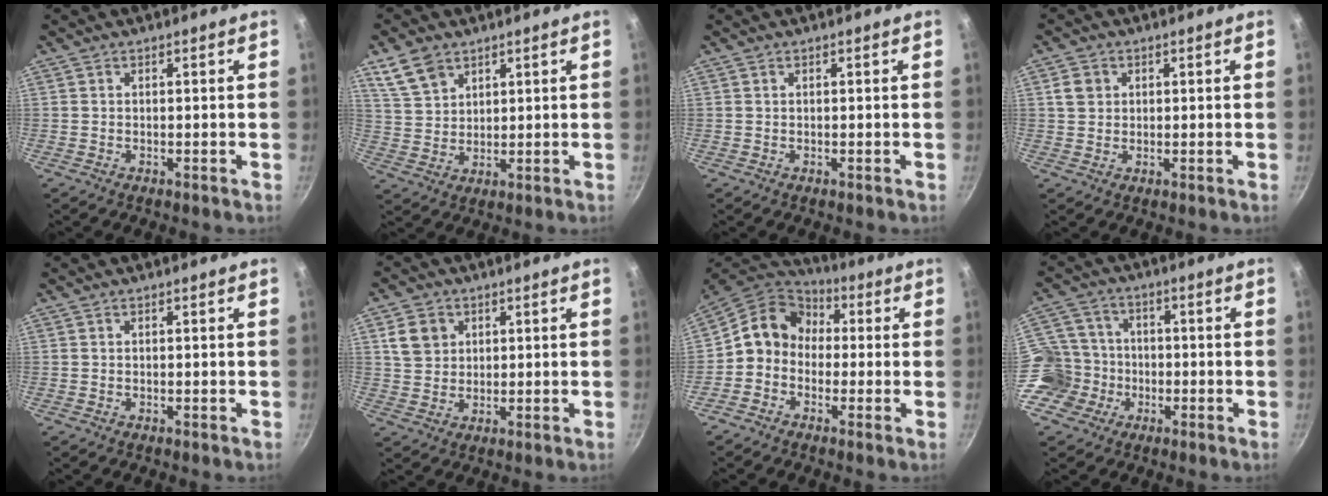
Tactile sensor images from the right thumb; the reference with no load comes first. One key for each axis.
{"total": 7.1, "fx": 4.3, "fy": 5.0, "fz": 2.6, "tx": -0.030, "ty": -0.006, "tz": 0.095}
{"total": 0.0}
{"total": 3.4, "fx": 0.9, "fy": 3.0, "fz": 1.3, "tx": -0.008, "ty": 0.005, "tz": 0.014}
{"total": 0.0}
{"total": 7.6, "fx": 2.6, "fy": 6.4, "fz": 3.1, "tx": -0.027, "ty": 0.000, "tz": 0.051}
{"total": 11.3, "fx": -0.1, "fy": 9.6, "fz": 5.9, "tx": -0.074, "ty": 0.039, "tz": -0.029}
{"total": 10.5, "fx": -3.6, "fy": 9.4, "fz": 2.7, "tx": -0.024, "ty": 0.040, "tz": -0.077}